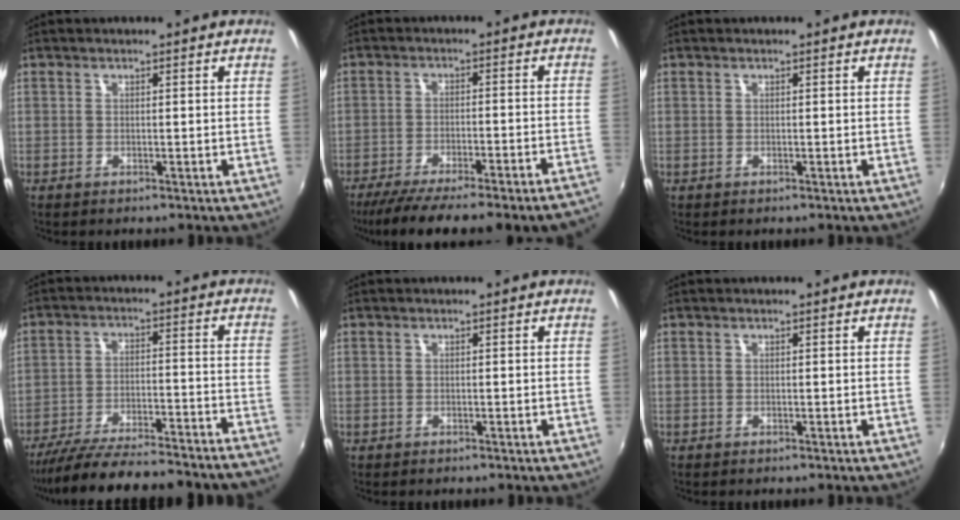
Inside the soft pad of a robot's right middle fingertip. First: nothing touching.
{"total": 16.2, "force": [-13.9, -0.2, 8.3], "torque": [-0.142, -0.040, -0.198]}
{"total": 0.0}
{"total": 25.5, "force": [-23.0, 1.5, 10.8], "torque": [-0.194, -0.059, -0.329]}
{"total": 0.0}
{"total": 0.0}